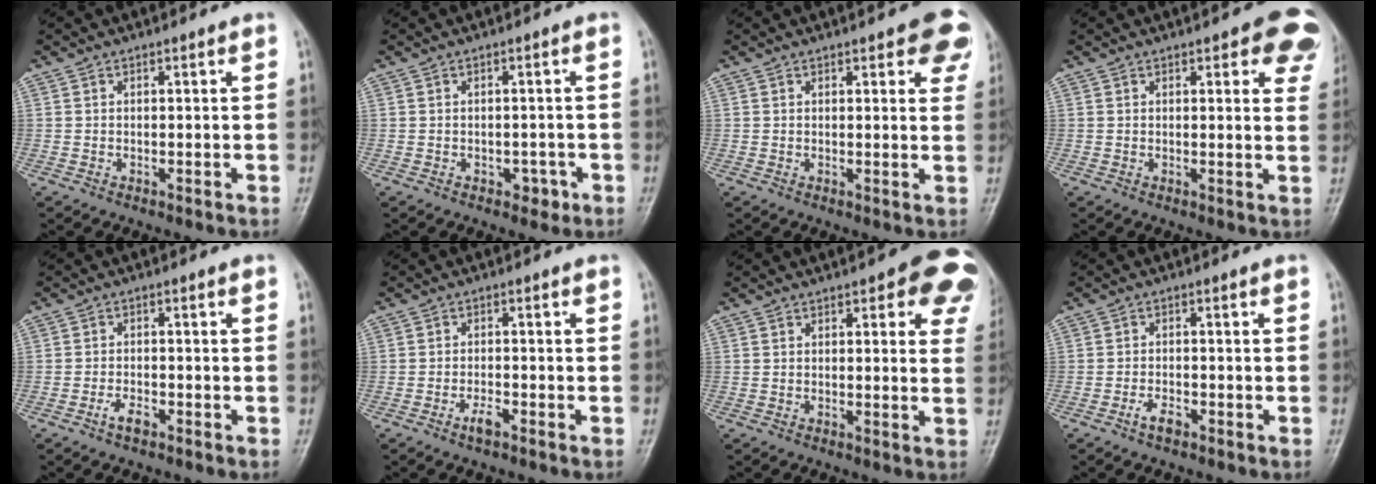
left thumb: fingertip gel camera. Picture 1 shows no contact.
{"total": 2.5, "force": [-1.2, 1.8, 1.3], "torque": [-0.003, 0.010, -0.013]}
{"total": 7.7, "force": [4.2, 2.8, 5.8], "torque": [-0.039, -0.009, 0.043]}
{"total": 9.2, "force": [5.0, 3.5, 6.8], "torque": [-0.040, -0.013, 0.046]}
{"total": 2.5, "force": [-1.6, 1.1, 1.6], "torque": [-0.033, 0.009, -0.031]}
{"total": 2.5, "force": [-1.6, 0.8, 1.7], "torque": [-0.034, 0.009, -0.032]}
{"total": 11.1, "force": [5.4, 4.5, 8.6], "torque": [-0.053, -0.014, 0.048]}
{"total": 2.5, "force": [-1.6, 1.0, 1.6], "torque": [-0.032, 0.009, -0.031]}